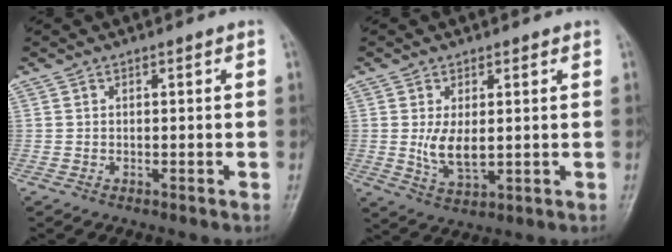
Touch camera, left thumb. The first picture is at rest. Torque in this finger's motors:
{"motor_torque": [-0.05, 0.44, 0.47, 0.01, 0.10]}